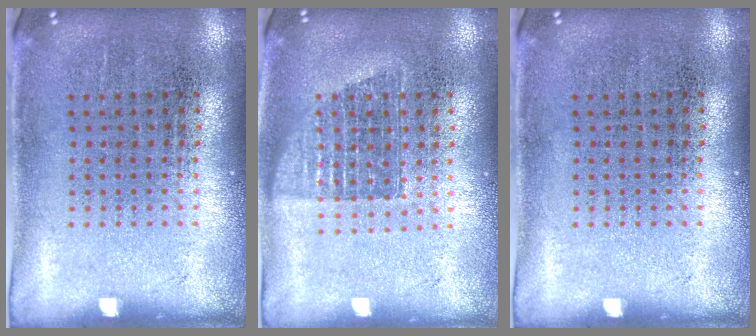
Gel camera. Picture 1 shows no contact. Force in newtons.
{"total": 1.3, "press": 1.1, "slide": 0.8}
{"total": 0.0}